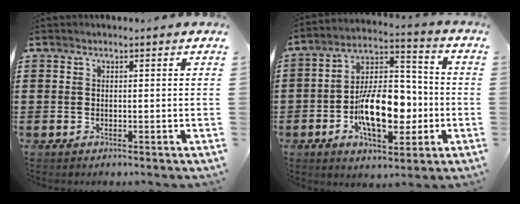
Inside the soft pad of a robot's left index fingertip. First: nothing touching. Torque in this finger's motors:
{"motor_torque": [1.22, 0.30, 0.58, 0.21]}